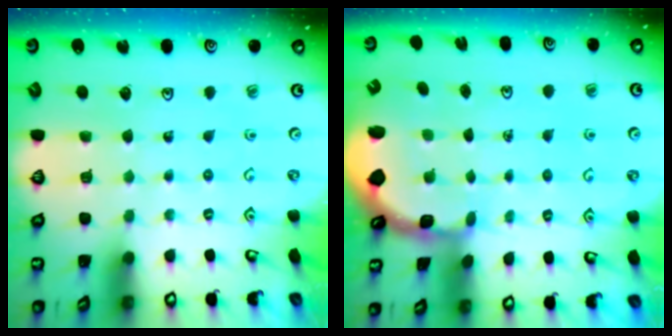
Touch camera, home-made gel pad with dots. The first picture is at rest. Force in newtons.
{"total": 1.8, "press": 1.8, "slide": 0.3}